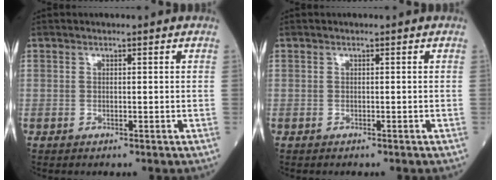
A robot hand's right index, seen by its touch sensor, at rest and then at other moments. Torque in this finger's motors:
{"motor_torque": [0.09, -0.02, -0.03, -0.01]}